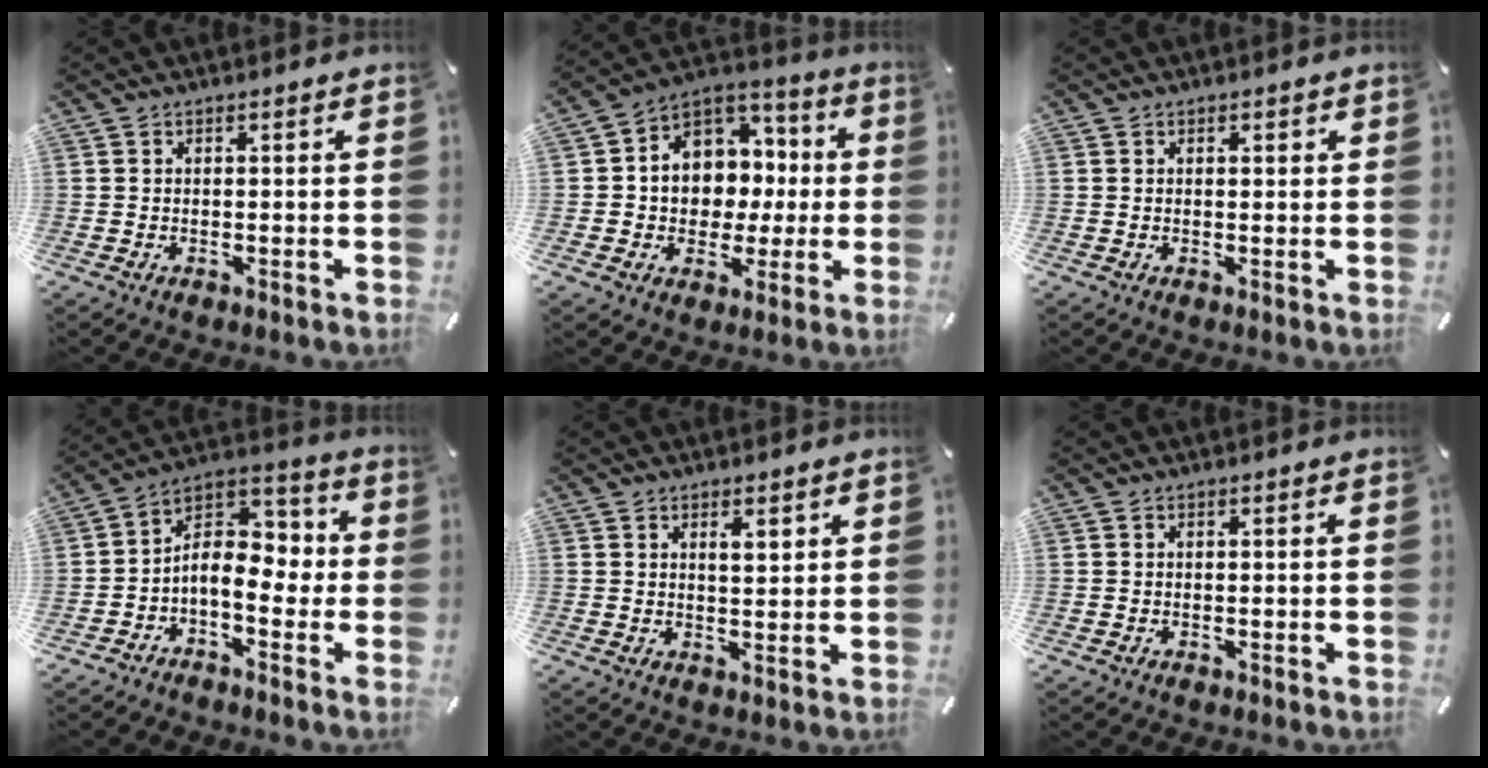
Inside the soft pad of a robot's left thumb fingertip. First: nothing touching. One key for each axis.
{"total": 10.2, "fx": 0.3, "fy": 9.8, "fz": 2.7, "tx": -0.042, "ty": -0.015, "tz": 0.016}
{"total": 0.9, "fx": 0.4, "fy": 0.6, "fz": 0.6, "tx": -0.013, "ty": 0.005, "tz": 0.006}
{"total": 9.4, "fx": -2.7, "fy": 6.4, "fz": 6.4, "tx": -0.103, "ty": 0.001, "tz": -0.049}
{"total": 2.9, "fx": 1.7, "fy": 1.2, "fz": 2.1, "tx": -0.027, "ty": -0.004, "tz": 0.025}
{"total": 0.0}